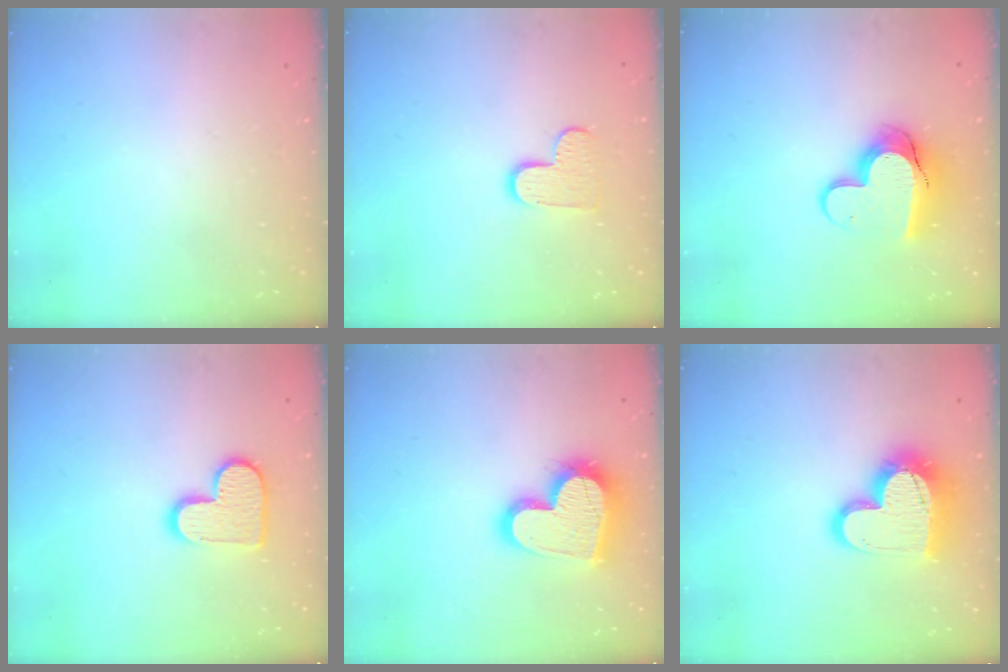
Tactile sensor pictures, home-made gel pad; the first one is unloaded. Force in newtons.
{"total": 8.2, "press": 8.1, "slide": 0.2}
{"total": 11.8, "press": 11.8, "slide": 1.0}
{"total": 12.0, "press": 12.0, "slide": 0.6}
{"total": 19.3, "press": 19.2, "slide": 1.5}
{"total": 17.8, "press": 17.7, "slide": 1.6}